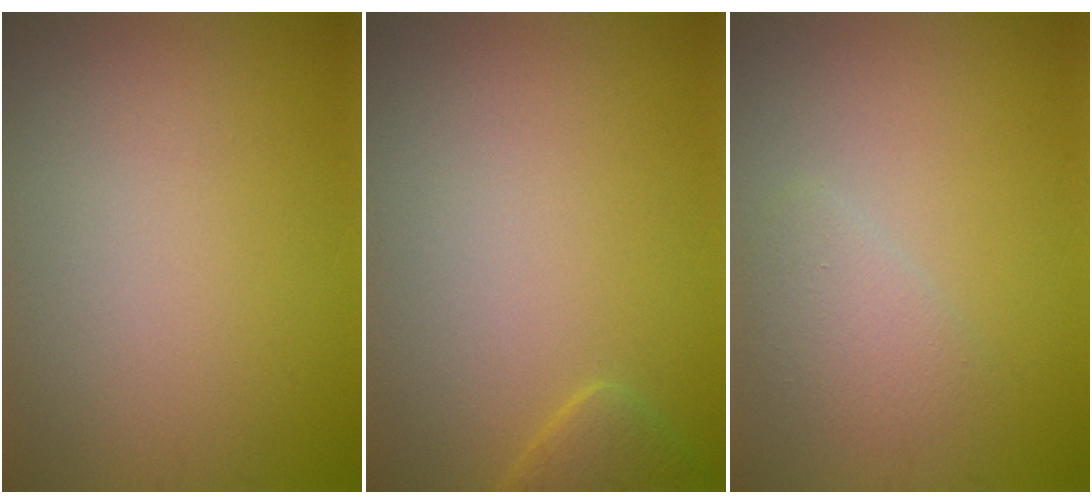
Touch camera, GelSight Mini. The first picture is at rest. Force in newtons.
{"total": 1.9, "press": 1.9, "slide": 0.2}
{"total": 1.9, "press": 1.9, "slide": 0.1}